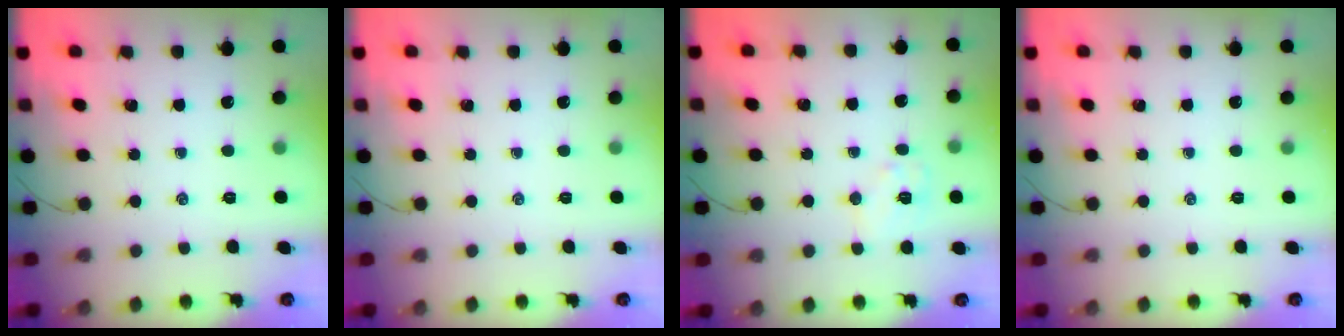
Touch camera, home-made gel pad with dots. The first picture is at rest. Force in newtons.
{"total": 0.0}
{"total": 7.4, "press": 7.3, "slide": 1.2}
{"total": 0.0}